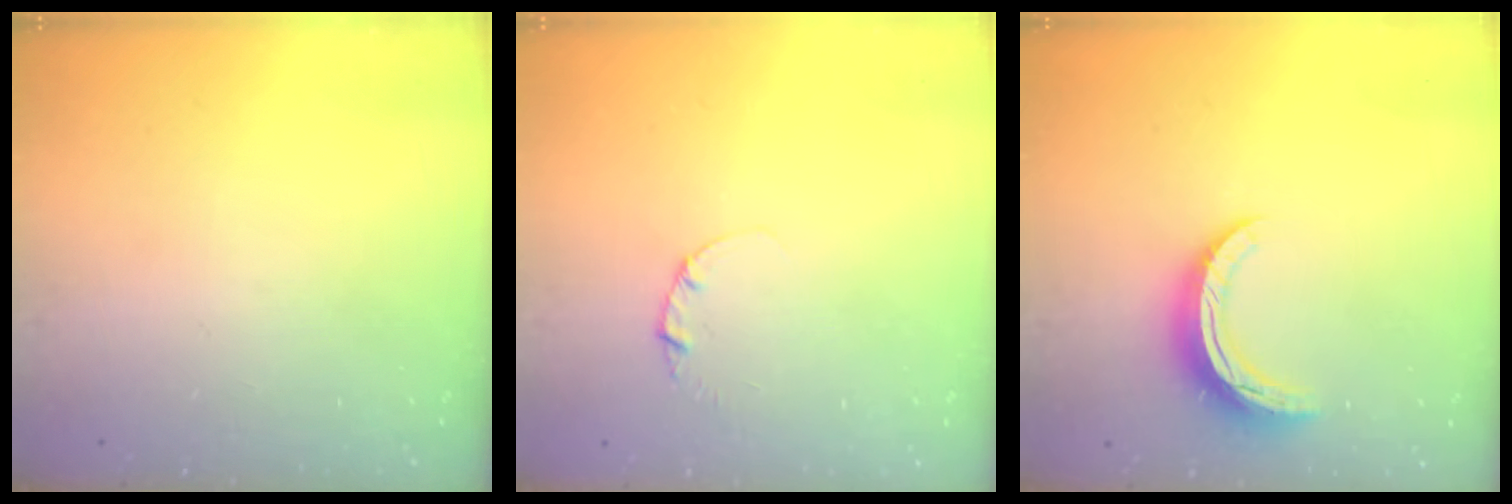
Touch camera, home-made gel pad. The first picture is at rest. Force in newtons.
{"total": 1.3, "press": 1.3, "slide": 0.2}
{"total": 9.4, "press": 9.4, "slide": 0.7}